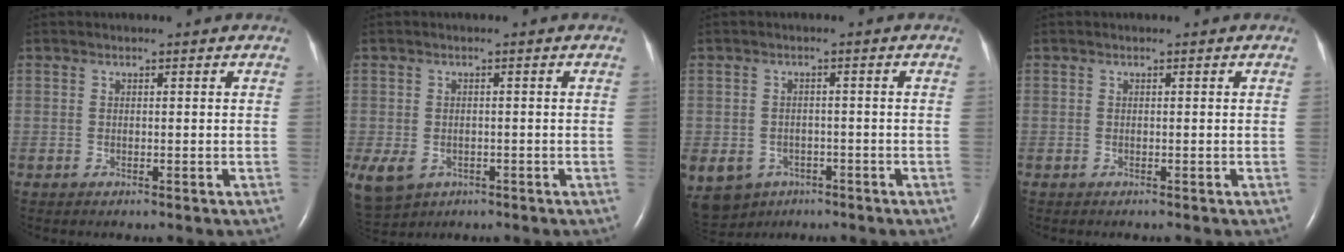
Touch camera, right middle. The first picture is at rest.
{"total": 13.3, "force": [-5.5, 10.6, 5.9], "torque": [-0.179, -0.009, -0.071]}
{"total": 10.7, "force": [-5.9, 8.2, 3.3], "torque": [-0.098, -0.002, -0.081]}
{"total": 0.0}